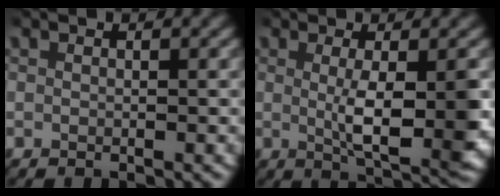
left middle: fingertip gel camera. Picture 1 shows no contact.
{"total": 6.4, "force": [-0.2, 2.0, 6.1], "torque": [-0.093, -0.015, 0.002]}